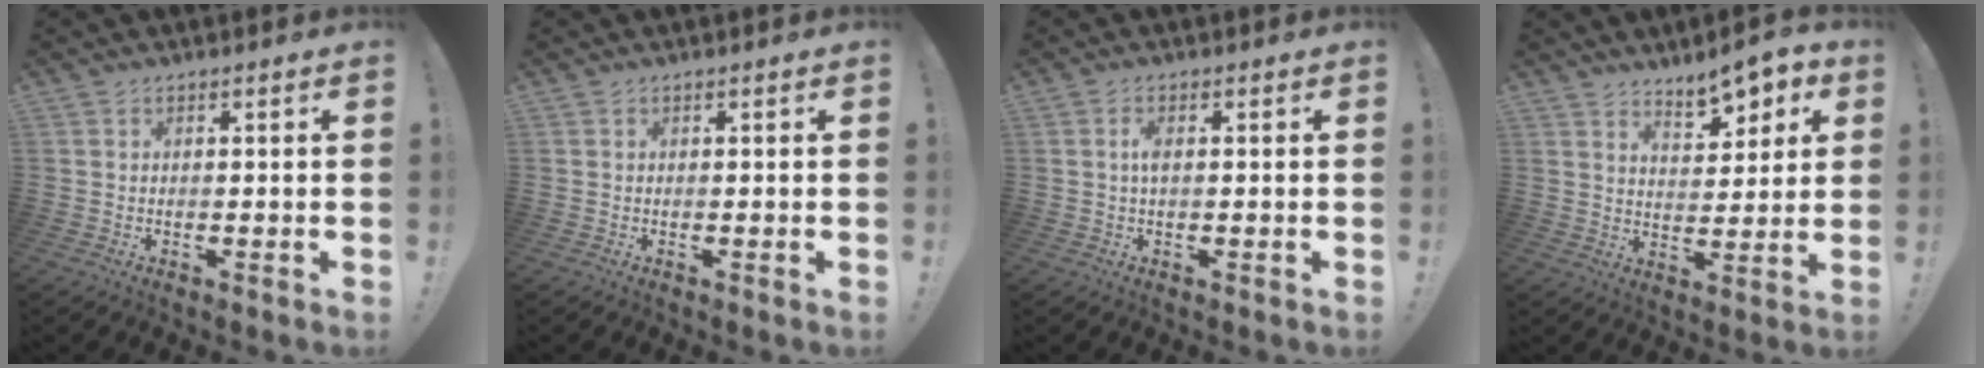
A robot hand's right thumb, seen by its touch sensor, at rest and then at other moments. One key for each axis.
{"total": 0.0}
{"total": 2.5, "fx": 0.0, "fy": 0.8, "fz": 2.3, "tx": -0.037, "ty": 0.002, "tz": -0.003}
{"total": 8.7, "fx": 6.4, "fy": 3.5, "fz": 4.7, "tx": -0.047, "ty": -0.054, "tz": 0.113}